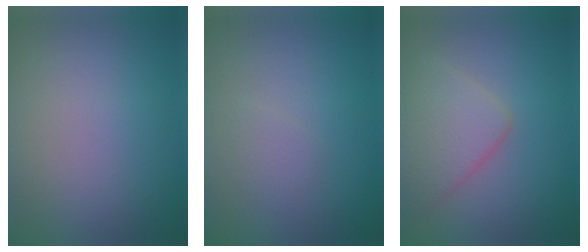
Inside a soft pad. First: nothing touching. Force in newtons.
{"total": 1.1, "press": 1.1, "slide": 0.0}
{"total": 4.0, "press": 4.0, "slide": 0.4}